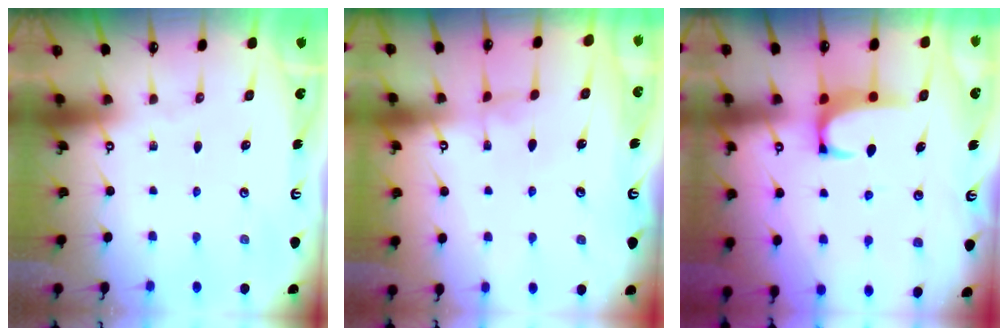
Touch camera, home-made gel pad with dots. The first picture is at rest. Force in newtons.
{"total": 1.0, "press": 0.9, "slide": 0.5}
{"total": 2.0, "press": 2.0, "slide": 0.3}